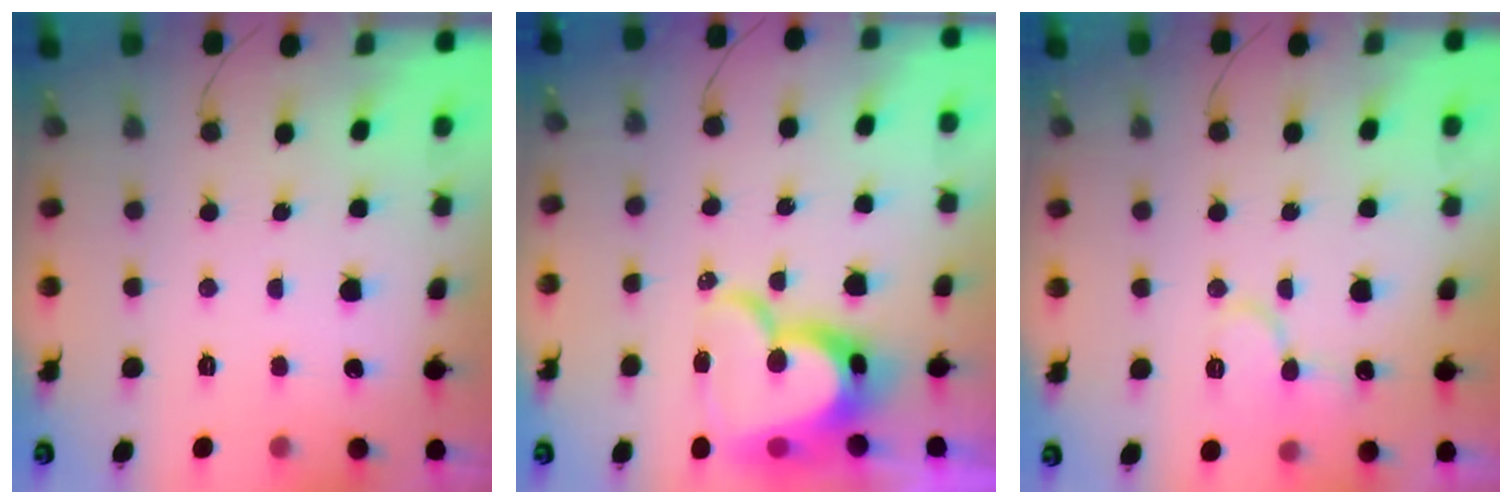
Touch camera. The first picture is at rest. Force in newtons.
{"total": 18.7, "press": 18.6, "slide": 1.9}
{"total": 10.4, "press": 10.3, "slide": 1.4}